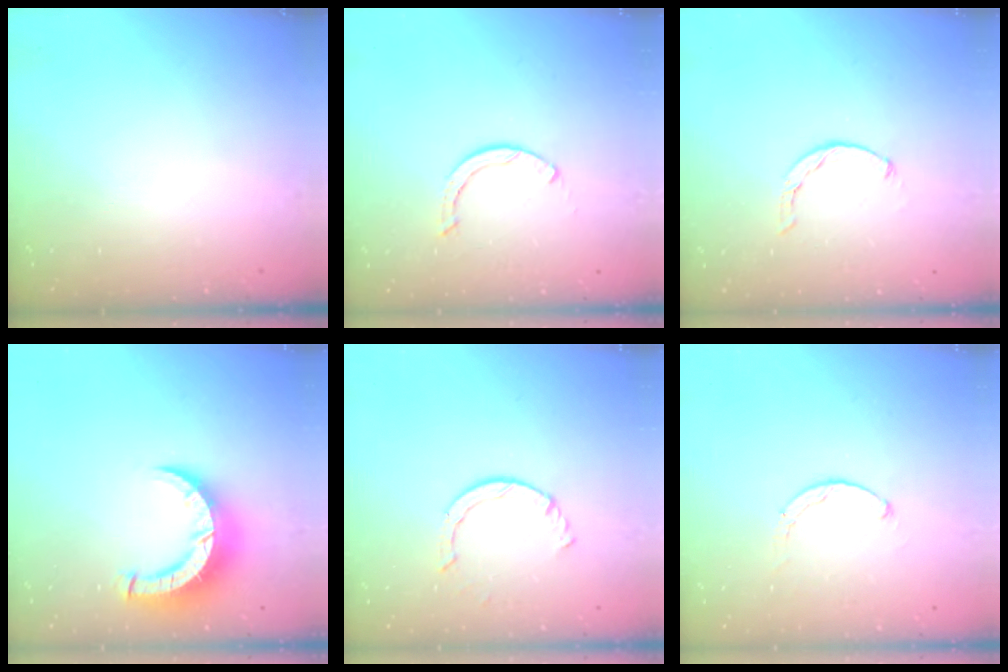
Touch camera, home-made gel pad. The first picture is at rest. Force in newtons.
{"total": 2.4, "press": 2.4, "slide": 0.0}
{"total": 1.1, "press": 1.1, "slide": 0.2}
{"total": 9.4, "press": 9.3, "slide": 1.0}
{"total": 3.2, "press": 3.2, "slide": 0.3}
{"total": 1.1, "press": 1.0, "slide": 0.3}